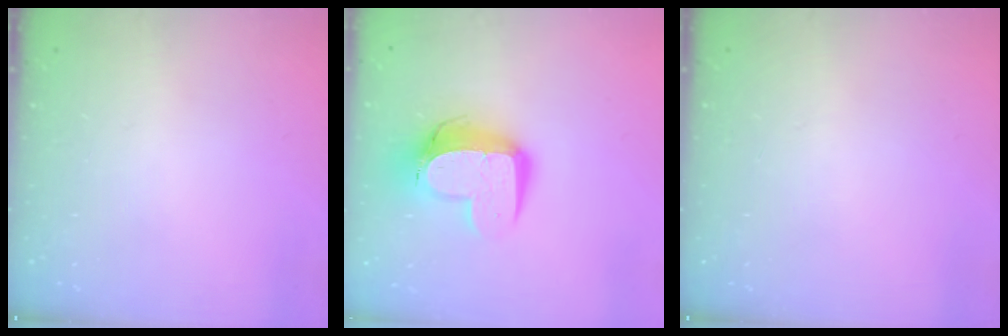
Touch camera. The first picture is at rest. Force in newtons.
{"total": 12.9, "press": 12.9, "slide": 1.1}
{"total": 0.0}